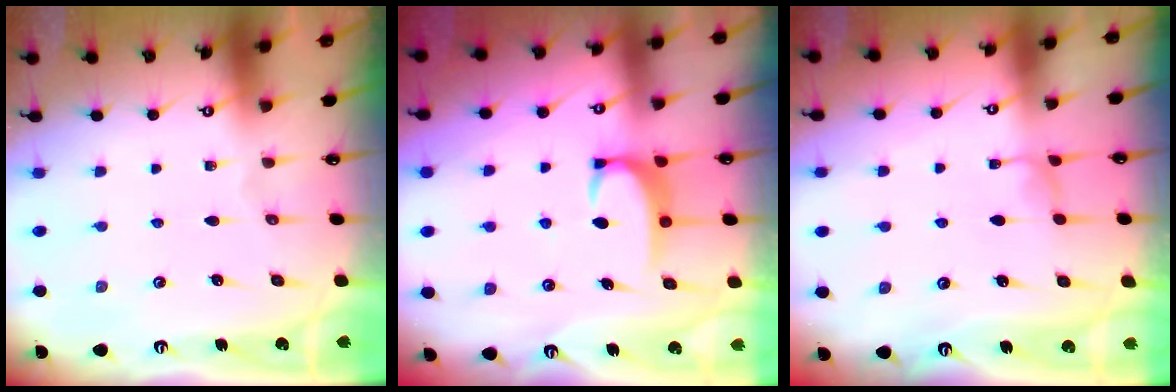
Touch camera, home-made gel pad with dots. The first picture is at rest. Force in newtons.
{"total": 3.5, "press": 3.5, "slide": 0.4}
{"total": 0.8, "press": 0.0, "slide": 0.8}